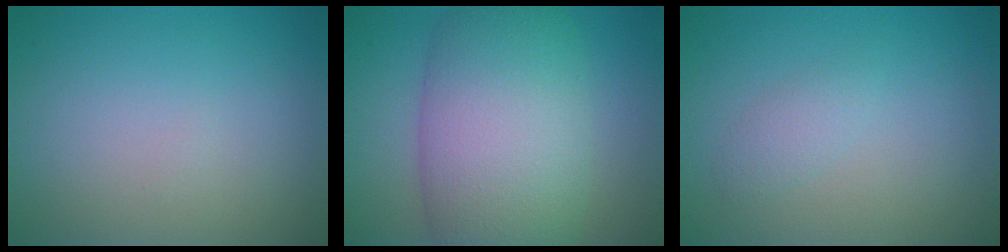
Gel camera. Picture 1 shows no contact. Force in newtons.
{"total": 11.5, "press": 11.5, "slide": 0.5}
{"total": 1.3, "press": 1.3, "slide": 0.1}